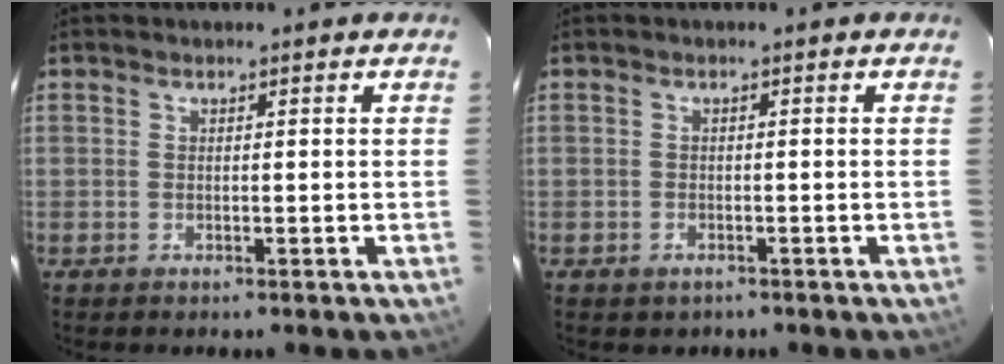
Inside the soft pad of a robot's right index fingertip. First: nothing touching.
{"total": 1.3, "force": [-0.8, 1.0, 0.3], "torque": [-0.009, 0.002, -0.002]}